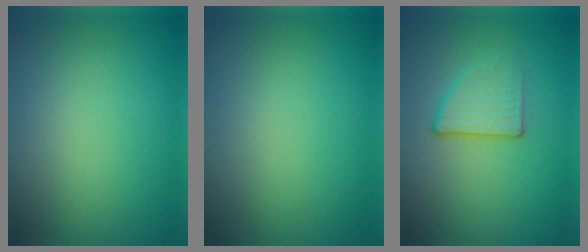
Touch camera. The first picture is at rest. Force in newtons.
{"total": 0.0}
{"total": 3.0, "press": 2.3, "slide": 1.9}